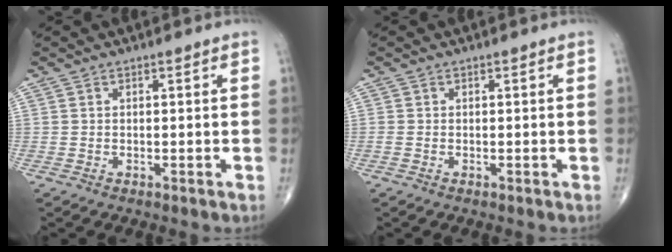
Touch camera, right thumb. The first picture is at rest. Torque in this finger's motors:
{"motor_torque": [0.04, -0.67, 0.10, 0.11, -0.02]}